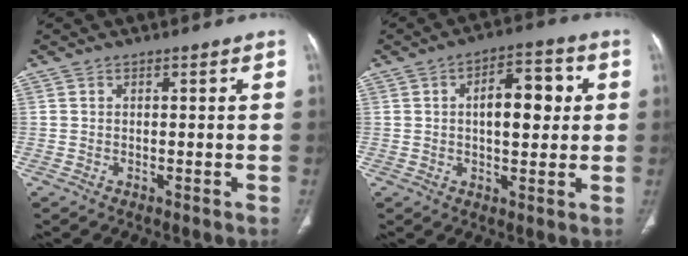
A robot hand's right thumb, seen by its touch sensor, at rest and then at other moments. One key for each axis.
{"total": 10.1, "fx": 1.7, "fy": 4.9, "fz": 8.7, "tx": -0.106, "ty": 0.013, "tz": 0.021}